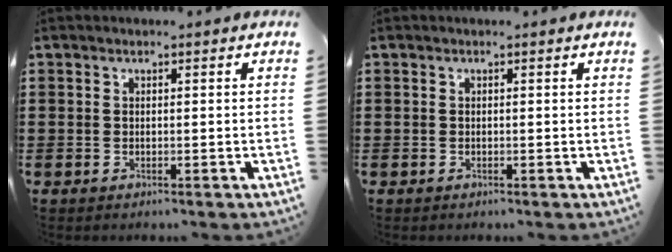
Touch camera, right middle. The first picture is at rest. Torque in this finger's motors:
{"motor_torque": [0.31, -0.35, 0.07, 0.02]}